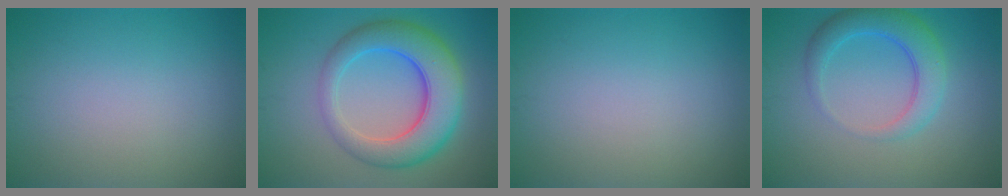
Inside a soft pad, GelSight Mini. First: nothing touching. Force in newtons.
{"total": 8.0, "press": 8.0, "slide": 0.3}
{"total": 0.0}
{"total": 4.3, "press": 4.3, "slide": 0.2}